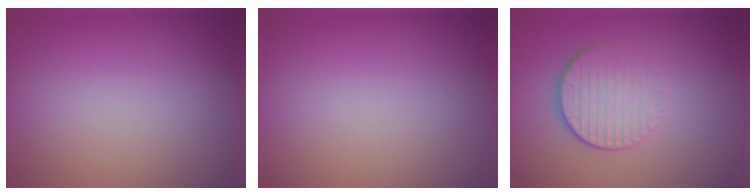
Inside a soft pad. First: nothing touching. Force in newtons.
{"total": 0.0}
{"total": 4.3, "press": 2.9, "slide": 3.2}